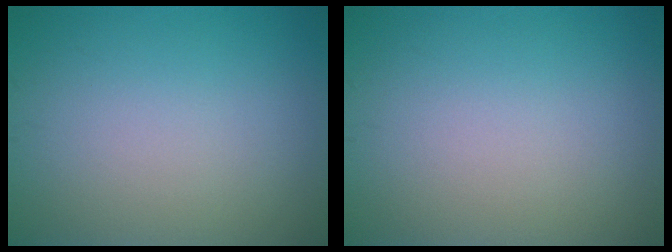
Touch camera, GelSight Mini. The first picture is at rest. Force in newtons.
{"total": 0.0}